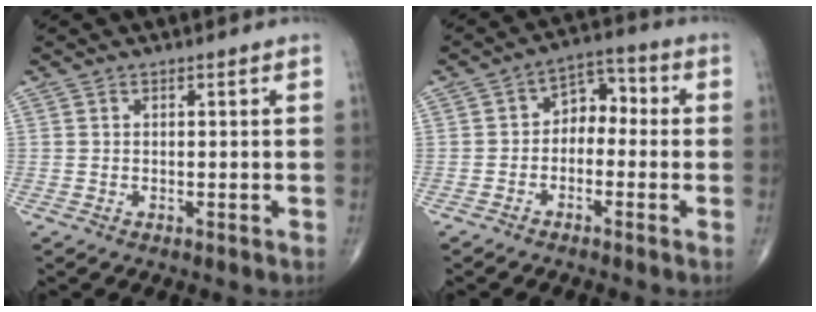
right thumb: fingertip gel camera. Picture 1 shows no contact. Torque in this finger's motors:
{"motor_torque": [-0.26, -0.03, 0.26, 0.13, 0.07]}